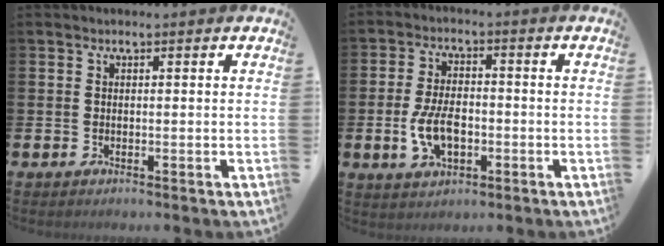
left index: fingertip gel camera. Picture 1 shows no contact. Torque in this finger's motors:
{"motor_torque": [1.58, 0.41, 0.45, 0.21]}